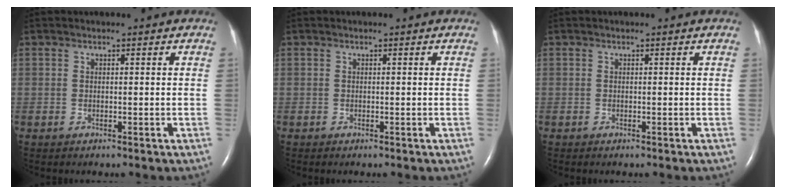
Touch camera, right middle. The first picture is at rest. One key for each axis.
{"total": 0.0}
{"total": 0.0}